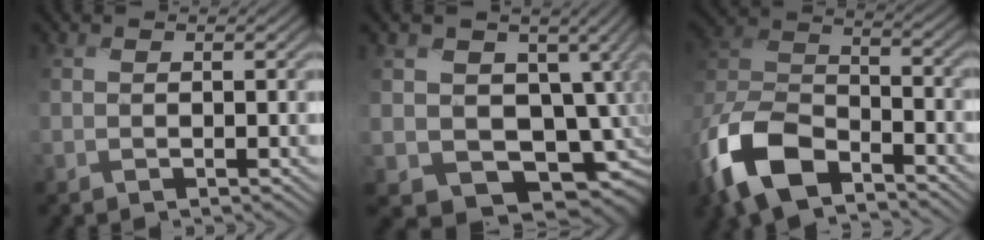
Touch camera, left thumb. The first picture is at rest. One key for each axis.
{"total": 12.6, "fx": 0.2, "fy": 9.6, "fz": 8.1, "tx": -0.148, "ty": -0.039, "tz": 0.031}
{"total": 13.3, "fx": -8.7, "fy": 6.6, "fz": 7.6, "tx": -0.189, "ty": -0.018, "tz": -0.187}